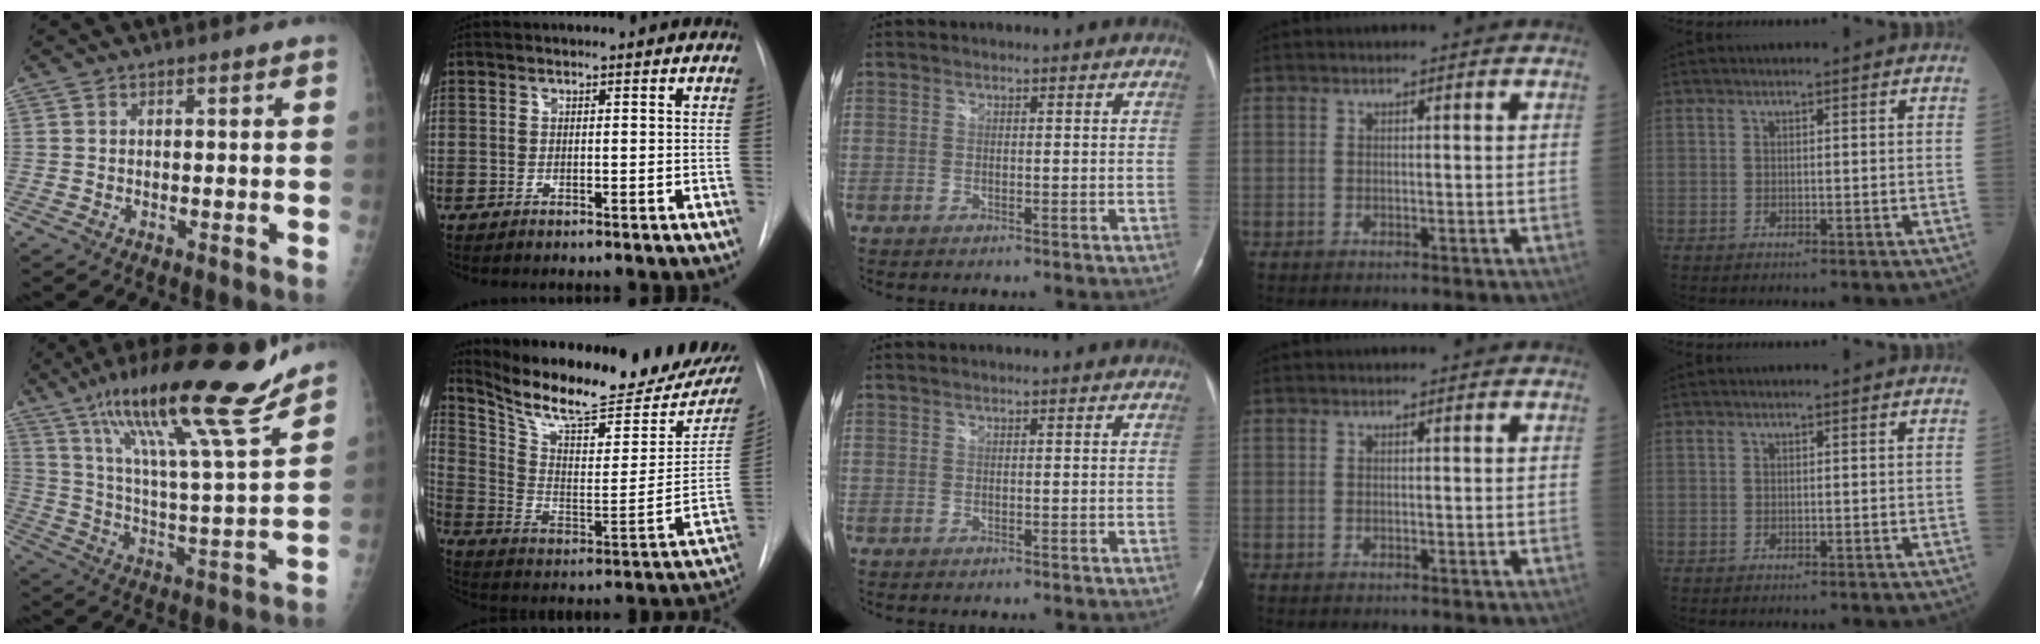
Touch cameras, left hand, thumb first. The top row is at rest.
{"thumb": {"total": 23.6, "force": [17.0, 2.4, 16.2], "torque": [-0.249, -0.068, 0.288]}, "index": {"total": 23.7, "force": [20.6, 4.2, 10.8], "torque": [-0.183, -0.055, 0.305]}, "middle": {"total": 0.5, "force": [0.4, -0.1, 0.3], "torque": [-0.010, 0.012, 0.010]}}